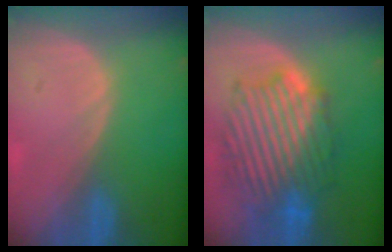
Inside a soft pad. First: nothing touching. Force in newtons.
{"total": 11.7, "press": 11.7, "slide": 0.8}